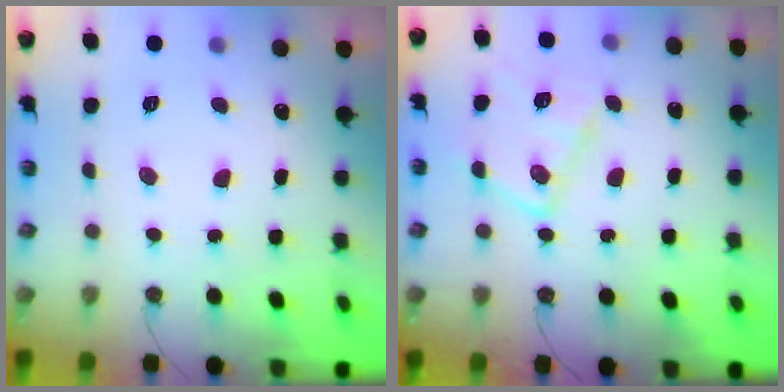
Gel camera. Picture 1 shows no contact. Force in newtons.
{"total": 15.2, "press": 15.2, "slide": 1.3}